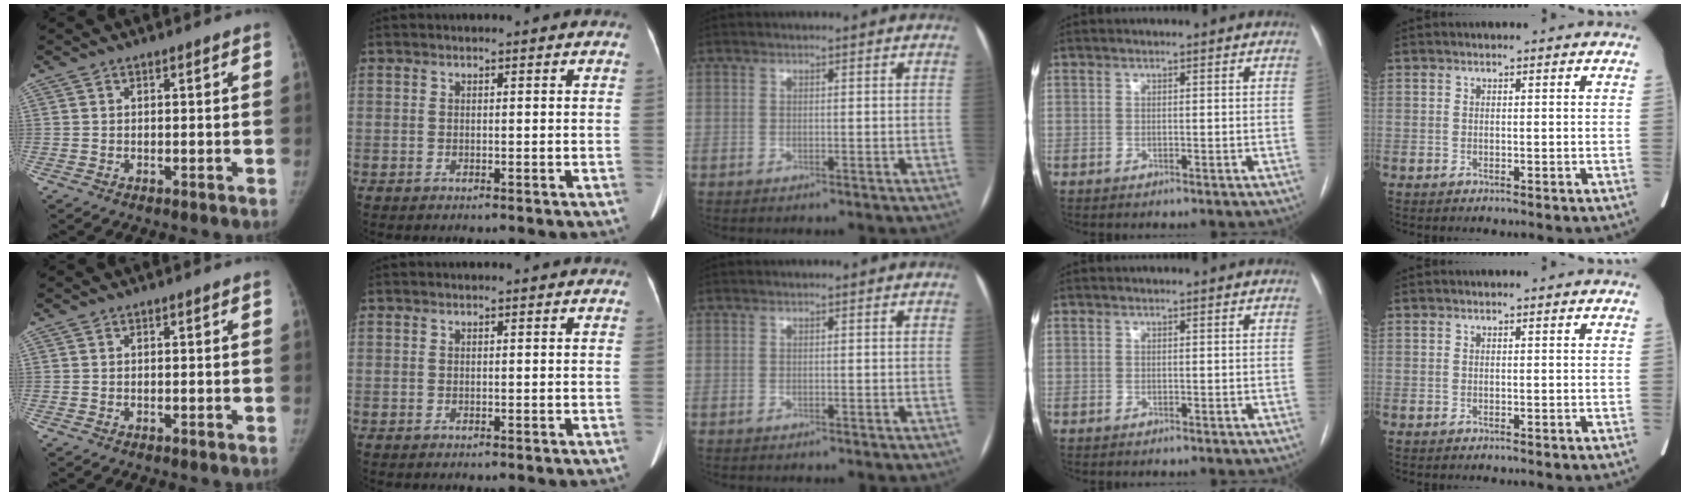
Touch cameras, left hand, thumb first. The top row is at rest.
{}